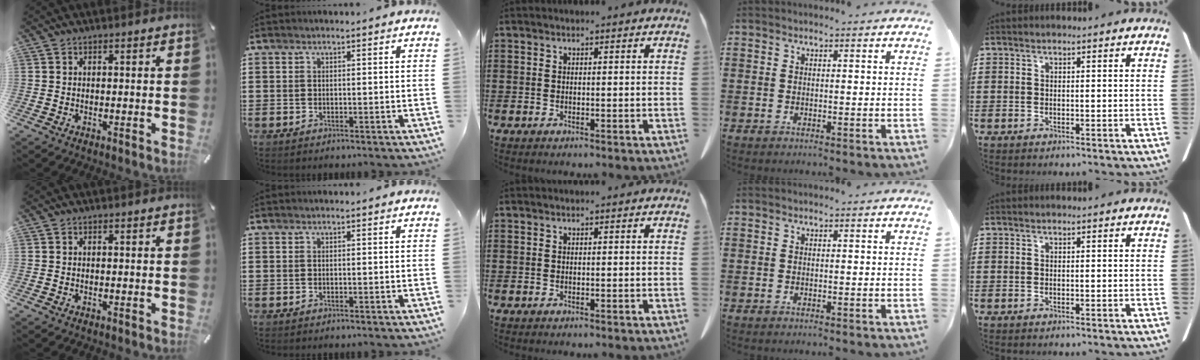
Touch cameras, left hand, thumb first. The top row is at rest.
{}